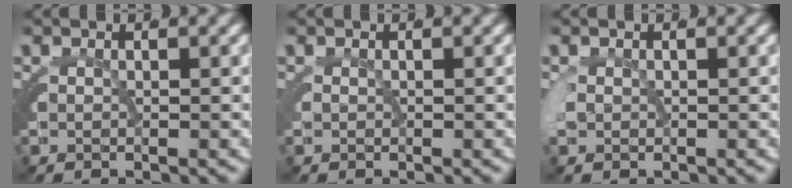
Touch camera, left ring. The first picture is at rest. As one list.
[{"total": 0.0}, {"total": 0.8, "force": [0.0, 0.6, 0.6], "torque": [-0.030, -0.004, 0.006]}]